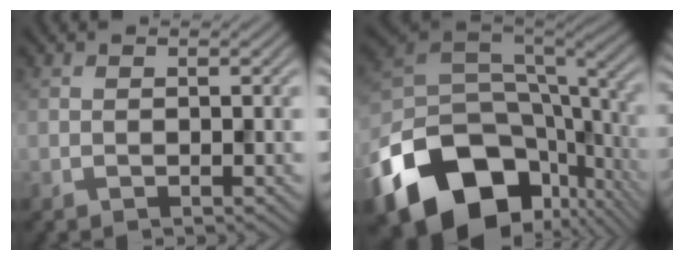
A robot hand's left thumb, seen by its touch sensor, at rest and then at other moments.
{"total": 18.0, "force": [-8.4, 12.1, 10.4], "torque": [-0.239, -0.042, -0.122]}